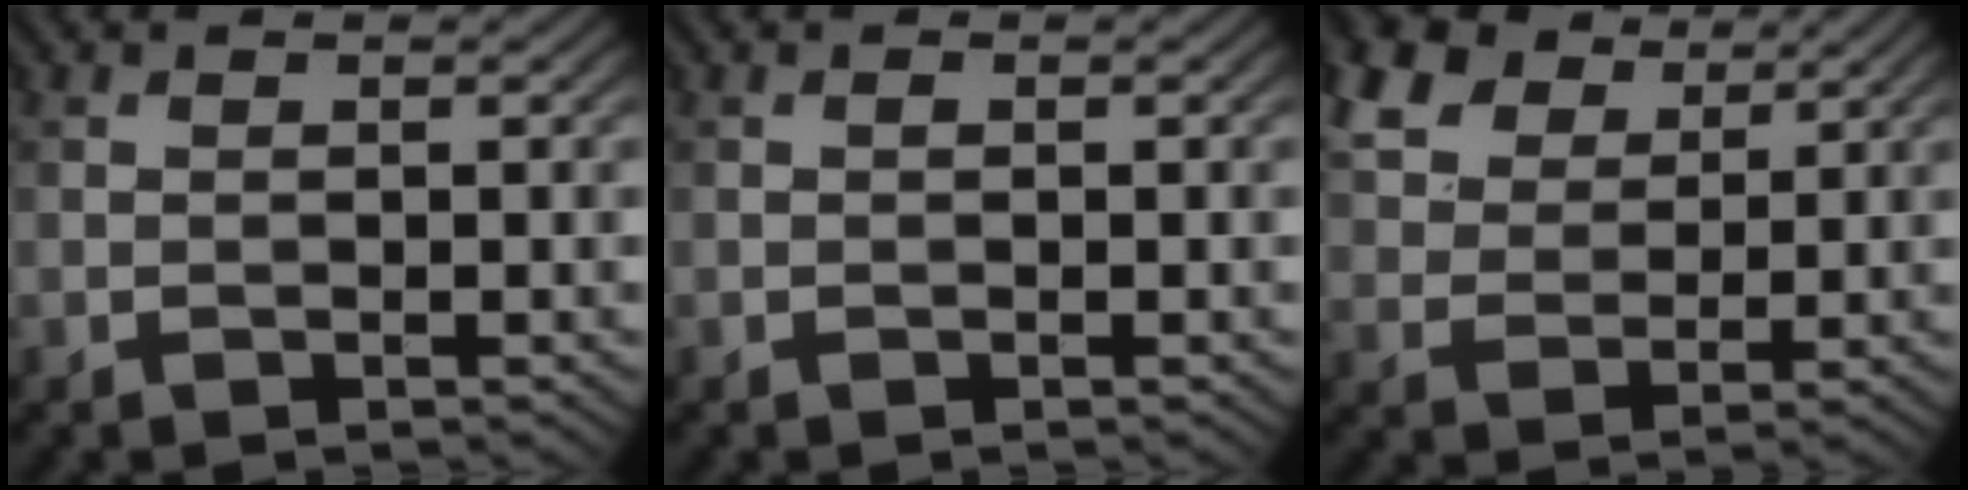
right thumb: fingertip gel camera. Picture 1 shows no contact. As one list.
[{"total": 0.0}, {"total": 9.2, "force": [5.8, 5.5, 4.6], "torque": [-0.132, 0.020, 0.108]}]